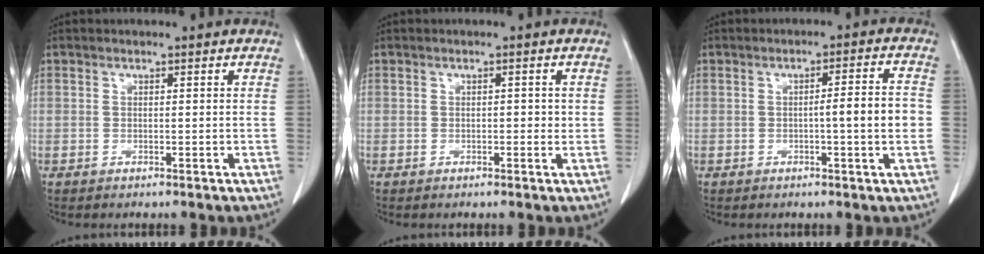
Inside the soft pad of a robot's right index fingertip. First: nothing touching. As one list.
[{"total": 1.3, "force": [0.0, 0.7, 1.1], "torque": [-0.013, 0.002, 0.001]}, {"total": 5.6, "force": [-0.8, 0.0, 5.5], "torque": [-0.077, 0.006, -0.012]}]